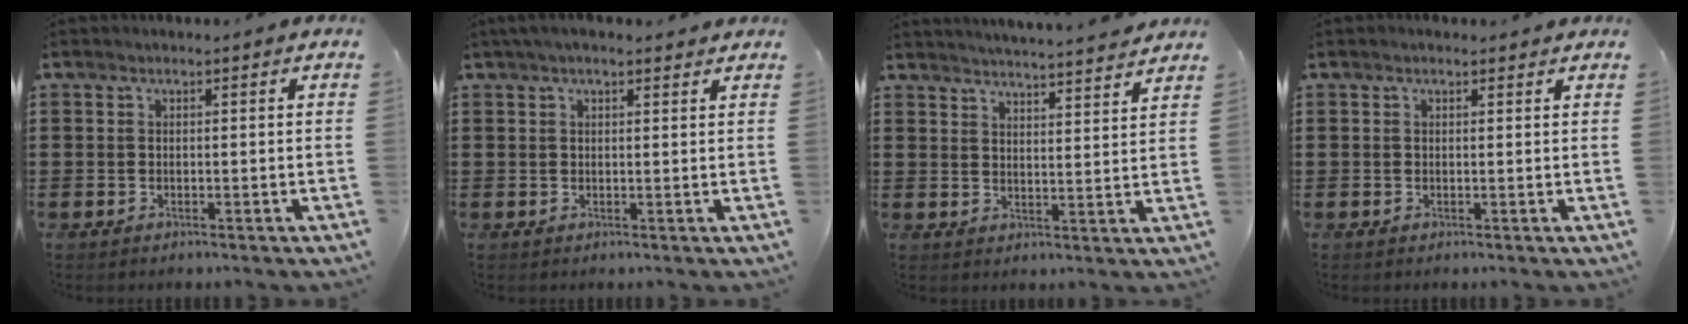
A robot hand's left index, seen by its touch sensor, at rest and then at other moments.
{"total": 2.2, "force": [1.6, 0.6, 1.4], "torque": [-0.030, 0.006, 0.030]}
{"total": 4.1, "force": [4.1, -0.7, 0.1], "torque": [-0.019, -0.026, 0.071]}
{"total": 0.5, "force": [0.4, 0.3, 0.2], "torque": [-0.006, 0.003, 0.008]}